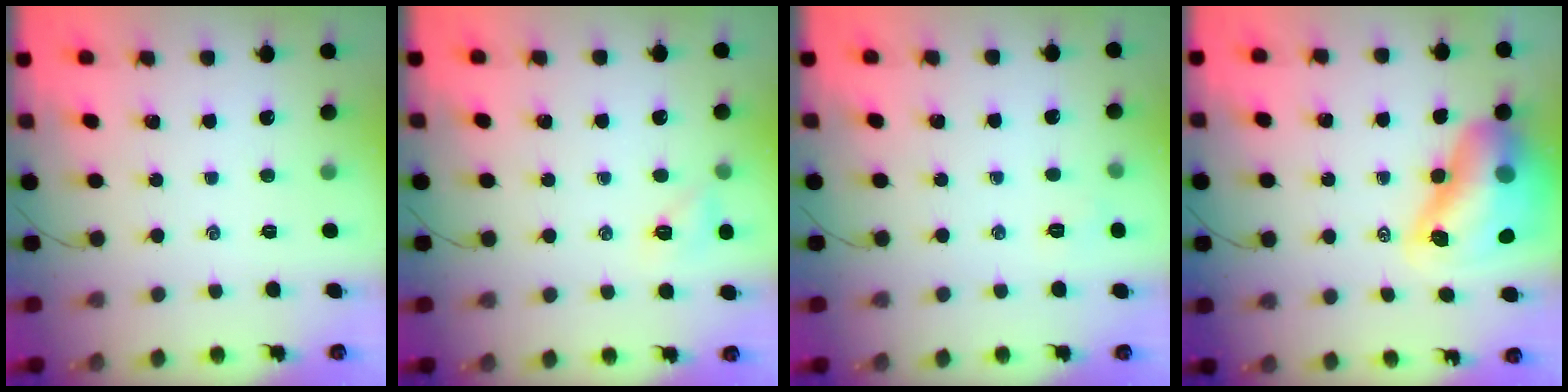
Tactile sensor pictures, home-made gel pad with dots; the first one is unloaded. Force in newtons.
{"total": 5.7, "press": 5.6, "slide": 1.3}
{"total": 3.7, "press": 3.6, "slide": 0.9}
{"total": 15.1, "press": 14.5, "slide": 4.1}